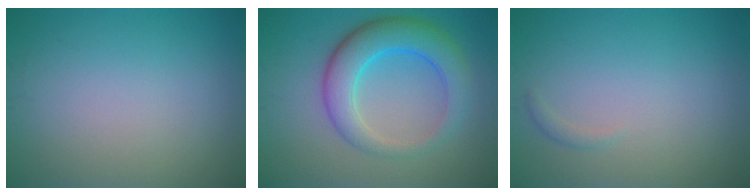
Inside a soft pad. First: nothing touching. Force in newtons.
{"total": 6.4, "press": 6.4, "slide": 0.2}
{"total": 0.6, "press": 0.6, "slide": 0.0}